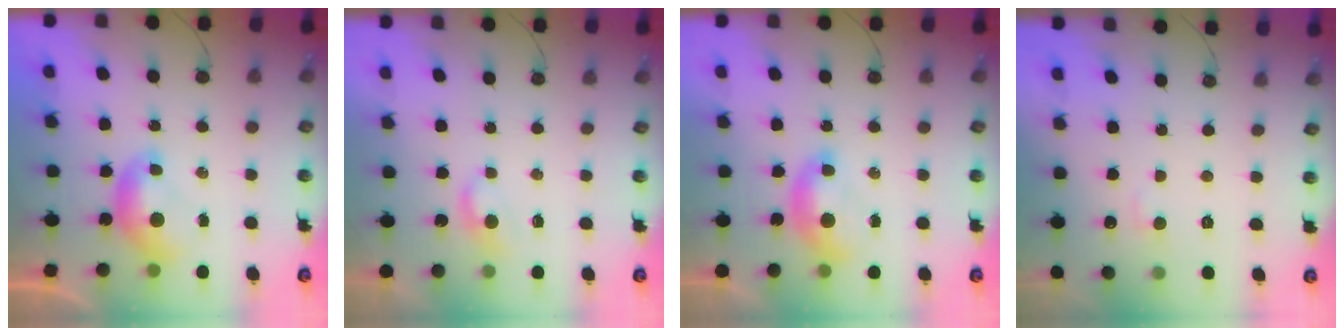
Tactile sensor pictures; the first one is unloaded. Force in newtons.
{"total": 1.1, "press": 1.0, "slide": 0.4}
{"total": 1.5, "press": 1.4, "slide": 0.6}
{"total": 2.1, "press": 2.1, "slide": 0.6}